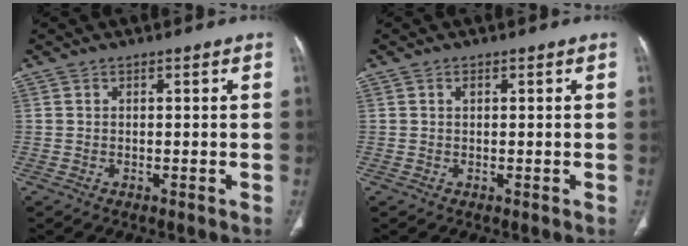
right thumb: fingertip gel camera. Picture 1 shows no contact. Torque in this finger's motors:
{"motor_torque": [0.00, 0.38, 0.33, 0.17, -0.01]}